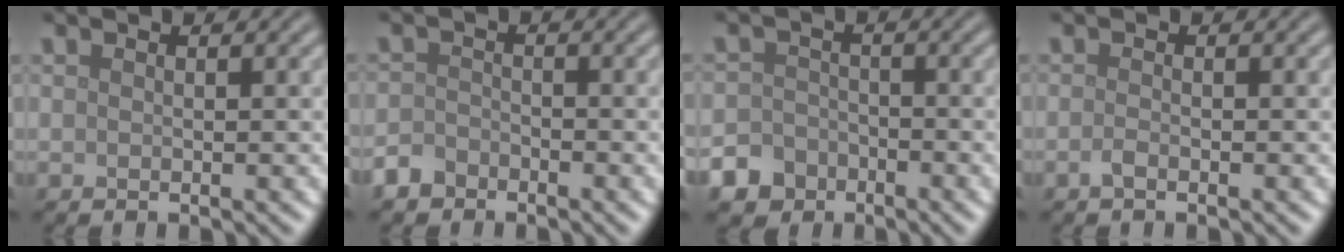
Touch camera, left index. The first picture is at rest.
{"total": 2.0, "force": [-1.6, 1.2, 0.3], "torque": [-0.003, 0.003, -0.039]}
{"total": 5.7, "force": [-3.8, 4.2, 0.8], "torque": [0.003, -0.012, -0.075]}
{"total": 0.8, "force": [-0.5, 0.2, 0.6], "torque": [-0.014, 0.000, -0.011]}